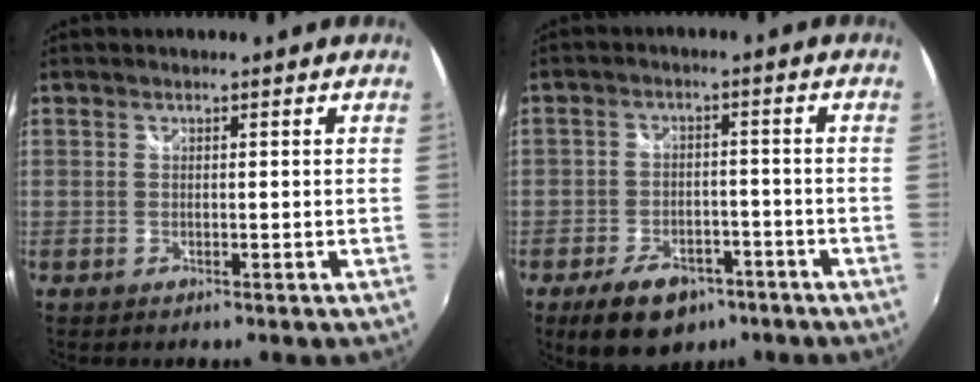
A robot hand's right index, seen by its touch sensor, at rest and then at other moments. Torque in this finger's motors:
{"motor_torque": [0.21, -0.22, -0.05, -0.06]}